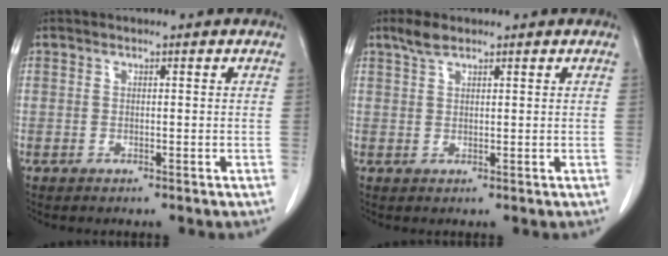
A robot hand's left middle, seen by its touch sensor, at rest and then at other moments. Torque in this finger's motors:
{"motor_torque": [0.31, -0.21, -0.10, 0.00]}